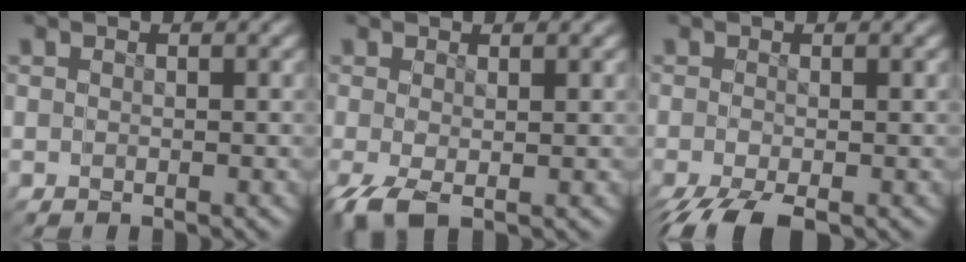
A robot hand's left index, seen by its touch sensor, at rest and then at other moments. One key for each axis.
{"total": 0.5, "fx": -0.2, "fy": 0.1, "fz": 0.5, "tx": 0.006, "ty": 0.003, "tz": -0.003}
{"total": 1.5, "fx": -1.1, "fy": -0.8, "fz": 0.6, "tx": 0.009, "ty": 0.000, "tz": -0.015}